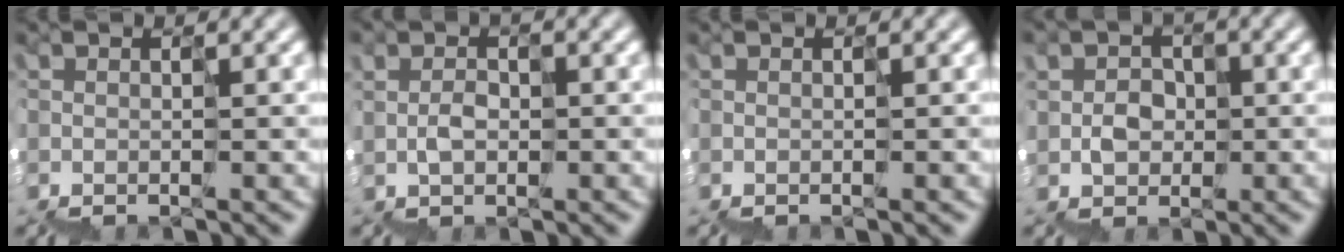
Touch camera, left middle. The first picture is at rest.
{"total": 1.0, "force": [0.8, 0.4, -0.4], "torque": [0.012, 0.014, 0.016]}
{"total": 0.0}
{"total": 2.1, "force": [0.4, 2.0, 0.1], "torque": [0.006, 0.013, 0.009]}